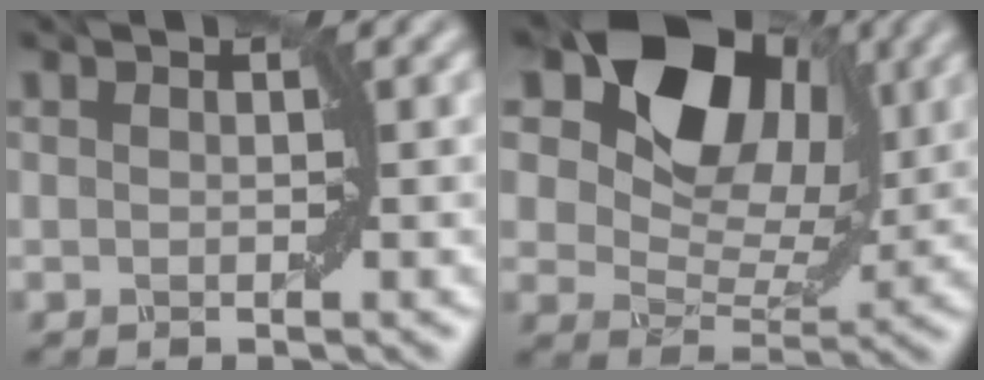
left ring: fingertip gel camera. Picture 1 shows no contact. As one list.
[{"total": 12.6, "force": [5.8, 7.9, 7.9], "torque": [-0.137, 0.026, 0.090]}]